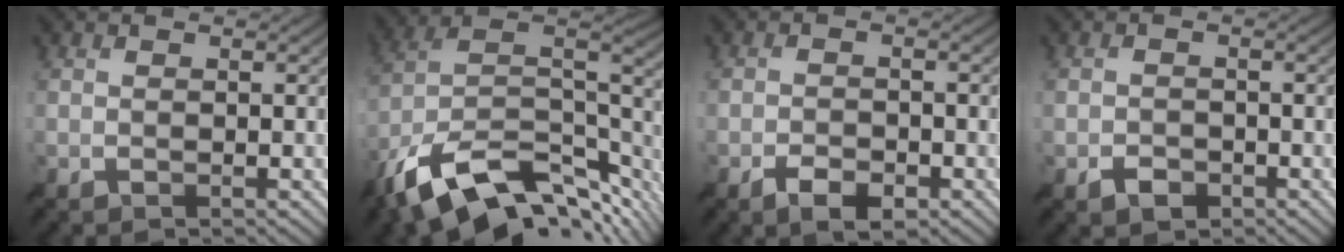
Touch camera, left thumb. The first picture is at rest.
{"total": 16.4, "force": [-9.5, 7.3, 11.2], "torque": [-0.245, -0.023, -0.156]}
{"total": 3.2, "force": [-2.1, 1.3, 2.0], "torque": [-0.032, -0.004, -0.039]}
{"total": 2.0, "force": [-1.3, 1.3, 0.7], "torque": [-0.004, -0.002, -0.026]}